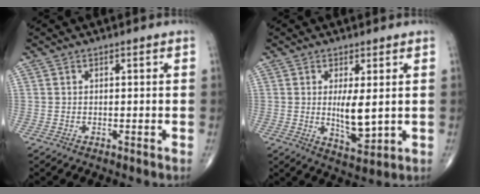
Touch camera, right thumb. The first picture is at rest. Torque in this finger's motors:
{"motor_torque": [1.87, 3.15, 0.65, 0.06, 0.22]}